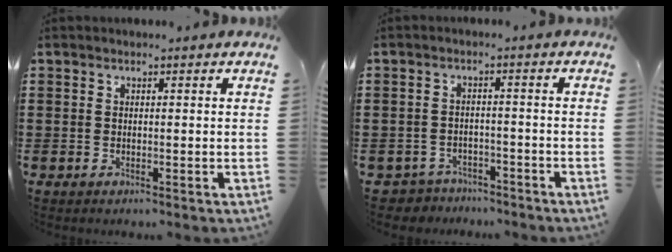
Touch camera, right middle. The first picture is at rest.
{"total": 3.1, "force": [-3.0, 0.8, -0.3], "torque": [-0.005, 0.000, -0.067]}